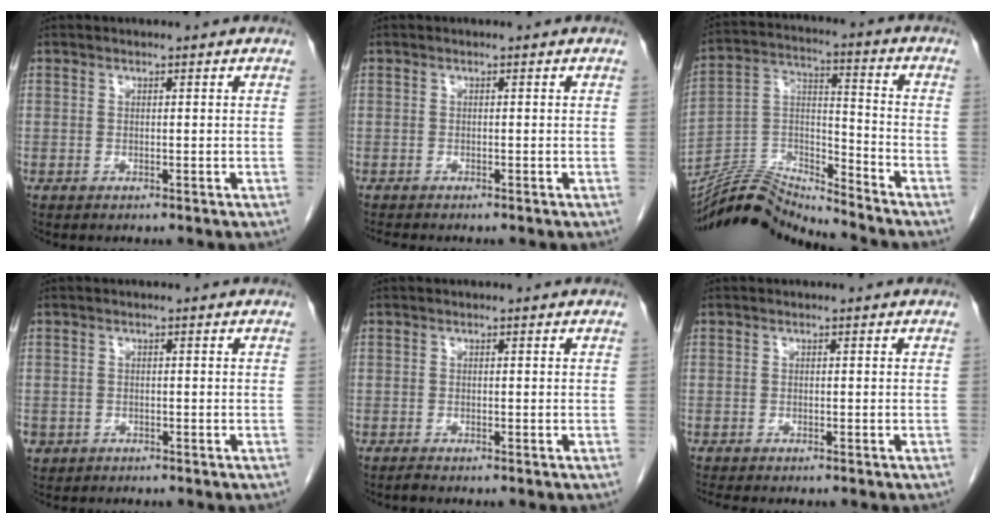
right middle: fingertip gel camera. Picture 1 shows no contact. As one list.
[{"total": 2.0, "force": [-1.8, 0.2, 0.8], "torque": [-0.019, -0.006, -0.026]}, {"total": 12.8, "force": [-12.8, -1.0, 0.8], "torque": [-0.018, 0.043, -0.241]}, {"total": 1.7, "force": [-0.9, 1.4, 0.3], "torque": [-0.011, 0.002, -0.013]}, {"total": 0.5, "force": [-0.5, -0.1, 0.2], "torque": [-0.007, -0.002, -0.011]}, {"total": 1.7, "force": [-1.6, -0.1, 0.8], "torque": [-0.014, -0.004, -0.024]}]